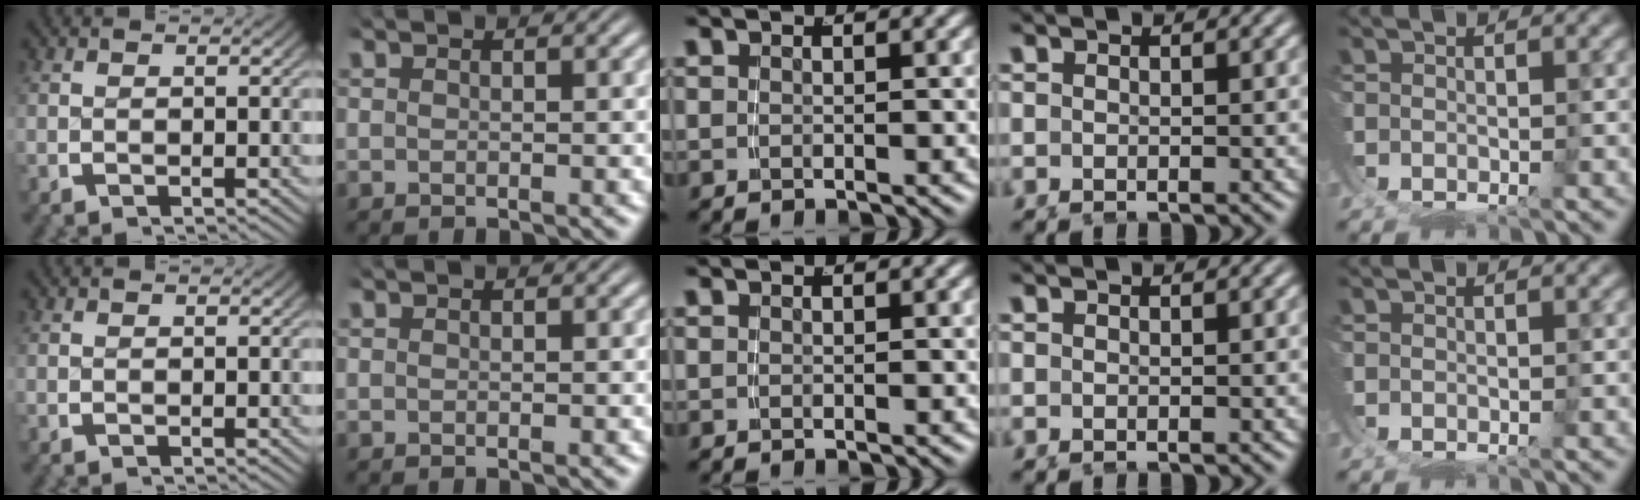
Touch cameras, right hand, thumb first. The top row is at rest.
{}